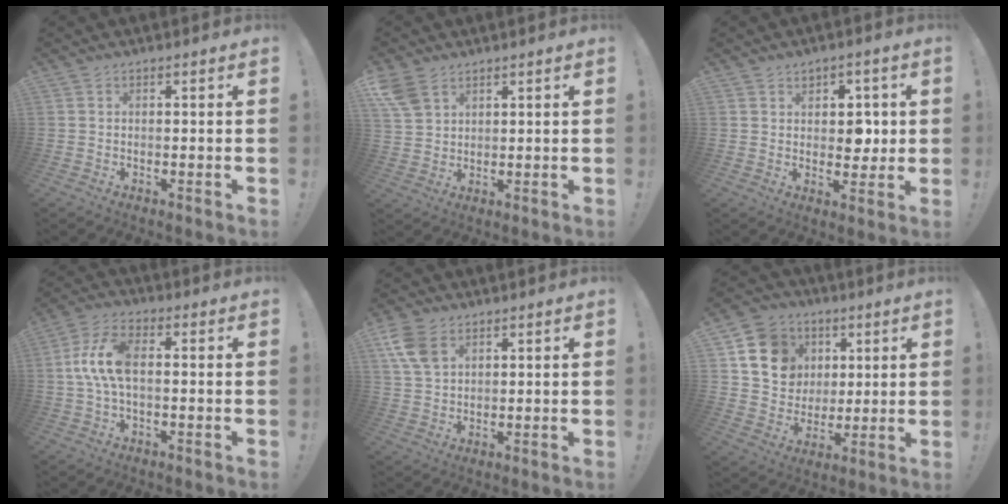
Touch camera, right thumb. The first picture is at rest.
{"total": 7.1, "force": [4.2, 4.5, 3.6], "torque": [-0.084, -0.012, 0.087]}
{"total": 6.3, "force": [1.3, 5.3, 3.1], "torque": [-0.031, -0.003, 0.023]}
{"total": 10.4, "force": [0.4, 5.1, 9.1], "torque": [-0.192, 0.003, 0.009]}
{"total": 8.8, "force": [4.2, 5.6, 5.3], "torque": [-0.114, -0.005, 0.084]}
{"total": 13.8, "force": [5.1, 11.9, 4.6], "torque": [-0.071, -0.013, 0.115]}